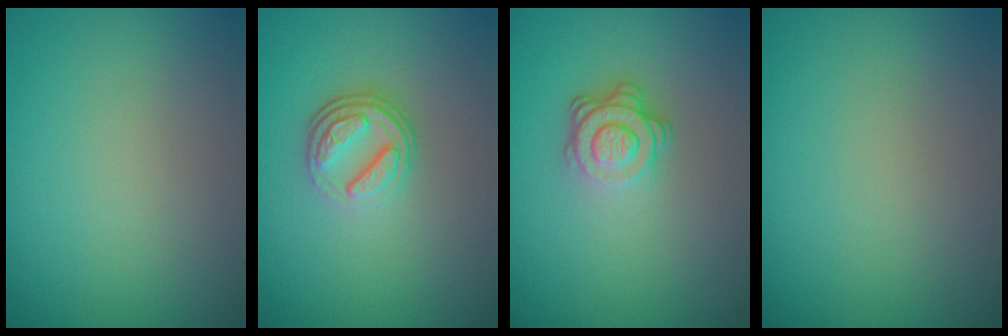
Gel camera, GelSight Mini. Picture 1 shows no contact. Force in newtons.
{"total": 3.8, "press": 2.7, "slide": 2.7}
{"total": 3.8, "press": 2.6, "slide": 2.7}
{"total": 0.0}